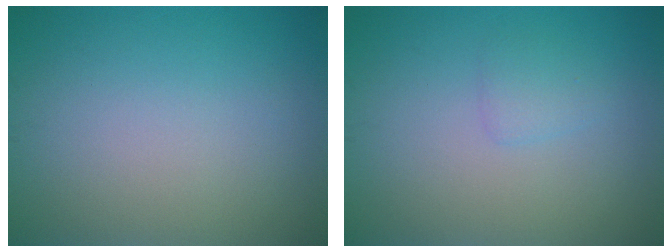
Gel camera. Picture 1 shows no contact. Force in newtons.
{"total": 1.1, "press": 1.1, "slide": 0.1}